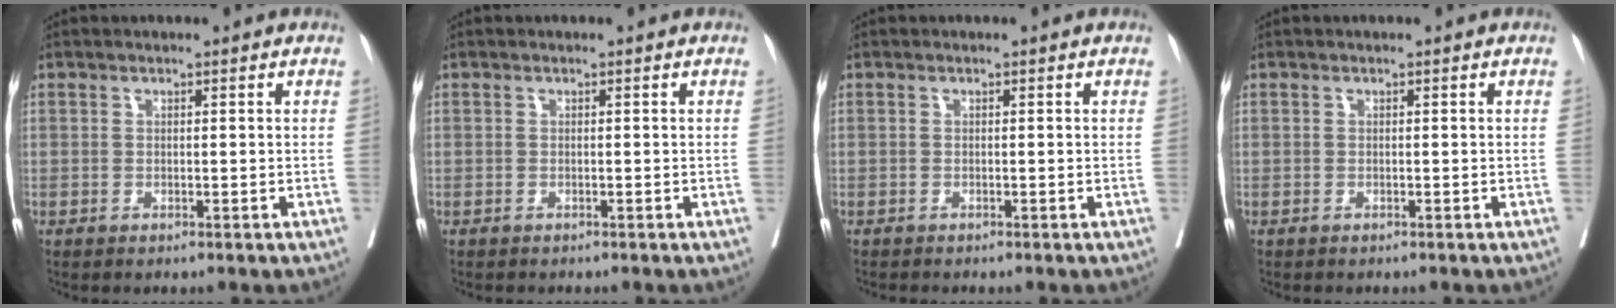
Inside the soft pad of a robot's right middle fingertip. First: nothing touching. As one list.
[{"total": 0.7, "force": [-0.6, 0.2, 0.2], "torque": [-0.005, -0.001, -0.011]}, {"total": 0.8, "force": [-0.8, 0.0, 0.1], "torque": [-0.004, -0.001, -0.014]}, {"total": 0.0}]